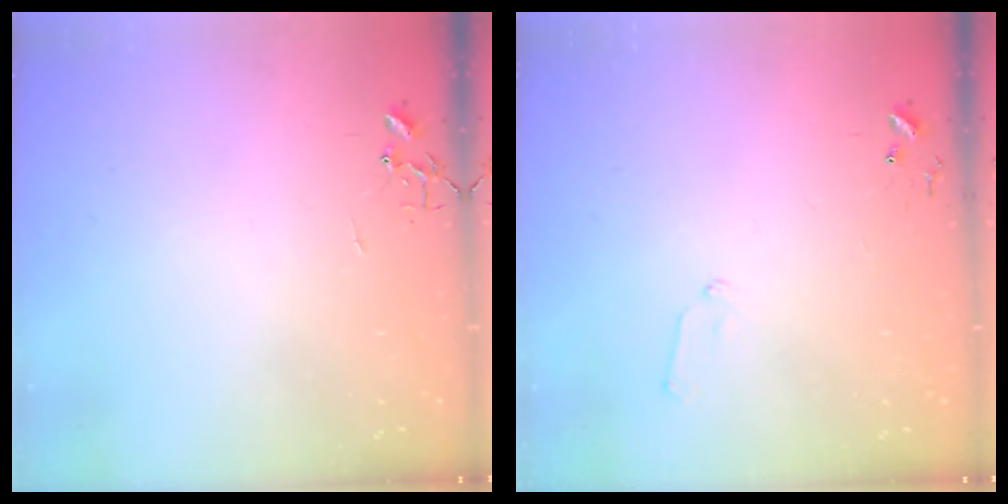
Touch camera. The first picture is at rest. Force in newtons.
{"total": 6.0, "press": 6.0, "slide": 0.6}